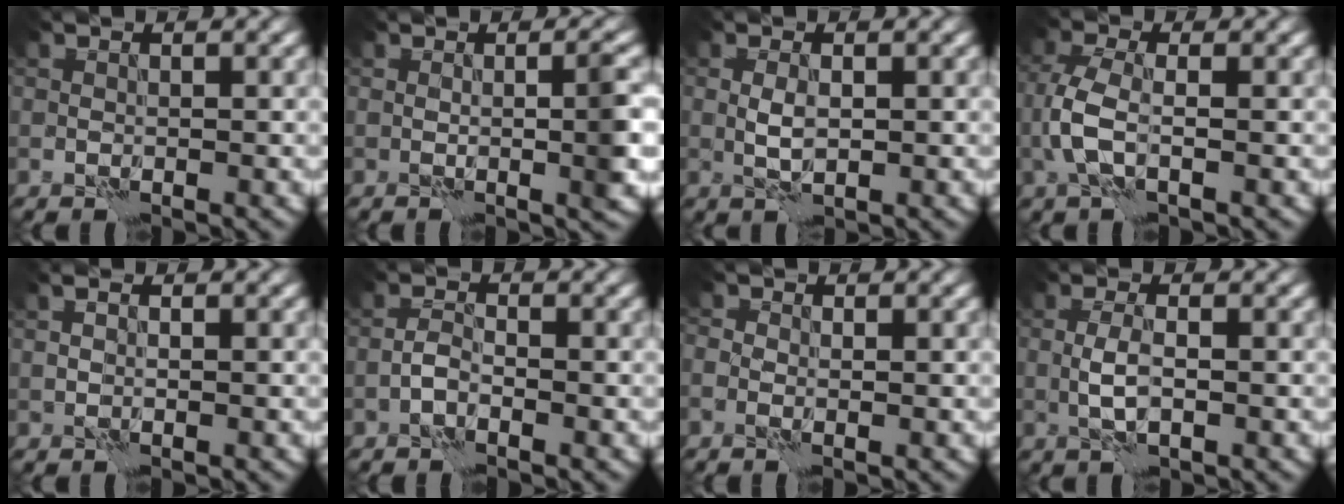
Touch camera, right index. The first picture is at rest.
{"total": 3.3, "force": [0.1, 0.7, 3.2], "torque": [-0.043, 0.004, 0.000]}
{"total": 1.3, "force": [0.1, 0.6, 1.2], "torque": [-0.029, 0.001, 0.005]}
{"total": 3.4, "force": [-0.9, 1.4, 2.9], "torque": [-0.078, 0.006, -0.024]}
{"total": 0.5, "force": [0.0, 0.2, 0.5], "torque": [-0.012, 0.006, -0.001]}
{"total": 1.0, "force": [-0.8, 0.2, 0.5], "torque": [-0.009, 0.007, -0.019]}
{"total": 1.1, "force": [-0.2, 0.9, 0.6], "torque": [-0.006, 0.004, -0.009]}
{"total": 1.9, "force": [-0.4, 0.4, 1.8], "torque": [-0.041, 0.003, -0.009]}